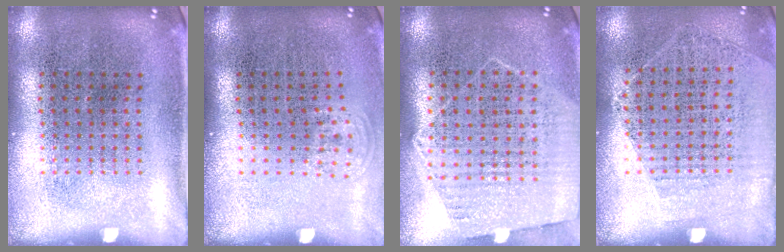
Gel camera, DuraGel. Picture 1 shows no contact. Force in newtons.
{"total": 0.8, "press": 0.6, "slide": 0.5}
{"total": 1.2, "press": 1.1, "slide": 0.4}
{"total": 1.3, "press": 1.0, "slide": 0.8}